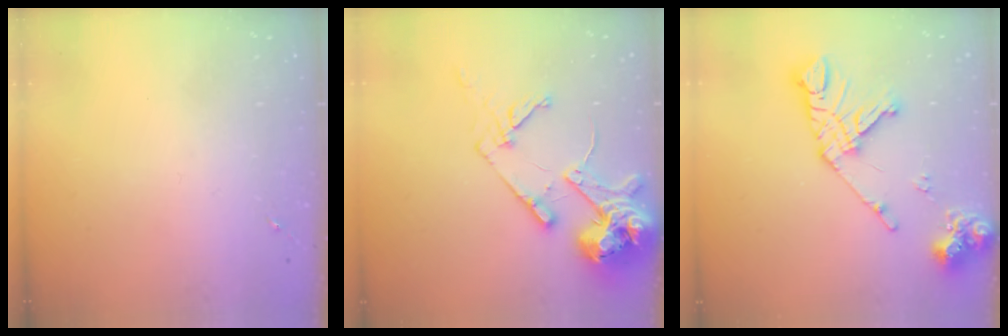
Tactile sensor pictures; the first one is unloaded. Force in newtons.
{"total": 16.6, "press": 16.5, "slide": 2.3}
{"total": 16.6, "press": 16.5, "slide": 2.0}